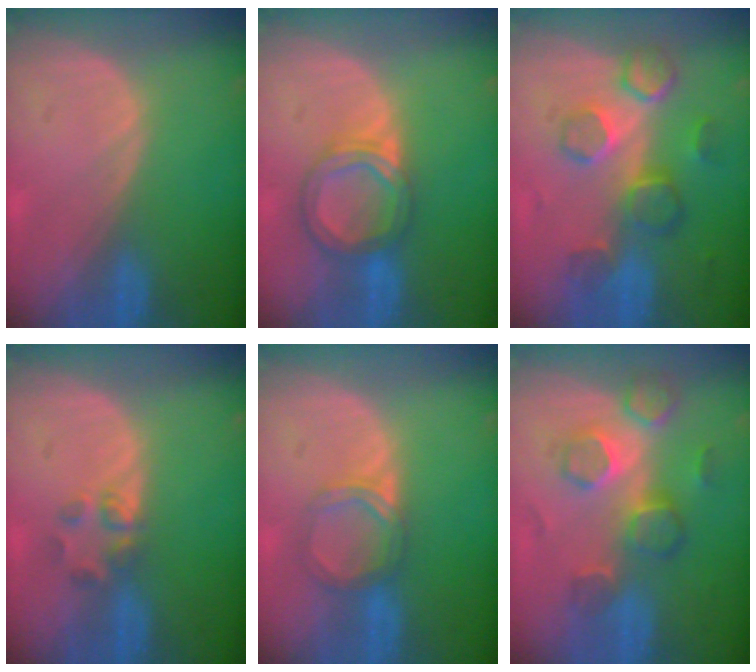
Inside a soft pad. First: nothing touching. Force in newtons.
{"total": 6.2, "press": 5.8, "slide": 2.4}
{"total": 8.6, "press": 7.7, "slide": 3.8}
{"total": 2.7, "press": 2.6, "slide": 0.9}
{"total": 4.1, "press": 4.1, "slide": 0.4}
{"total": 8.9, "press": 7.7, "slide": 4.5}